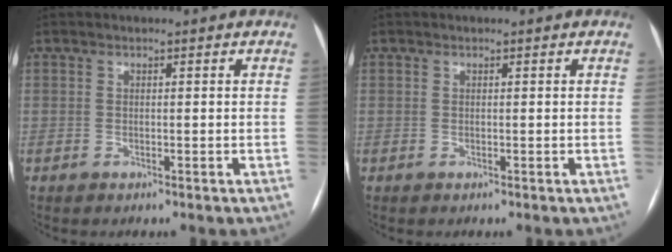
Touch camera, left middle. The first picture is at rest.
{"total": 0.0}